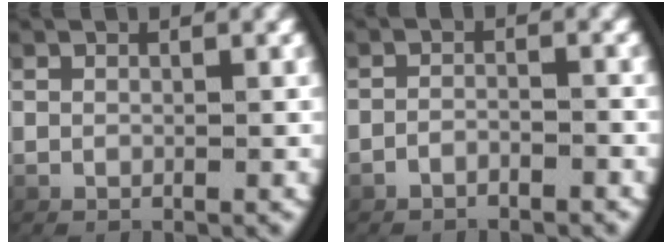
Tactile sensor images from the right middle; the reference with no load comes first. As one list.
[{"total": 1.8, "force": [-1.7, 0.3, 0.4], "torque": [-0.010, 0.001, -0.031]}]